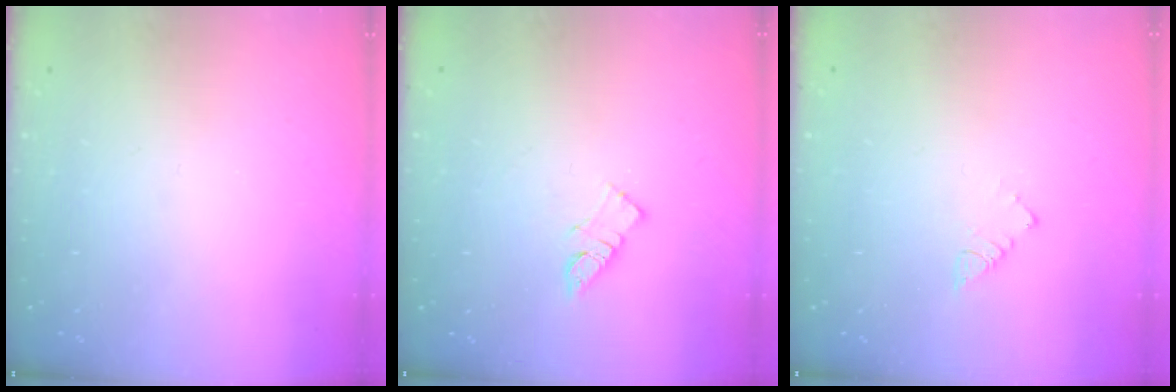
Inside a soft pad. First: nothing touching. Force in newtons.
{"total": 7.5, "press": 7.4, "slide": 0.4}
{"total": 3.4, "press": 3.4, "slide": 0.5}